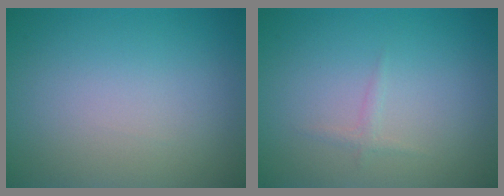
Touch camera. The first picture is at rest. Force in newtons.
{"total": 0.7, "press": 0.7, "slide": 0.0}